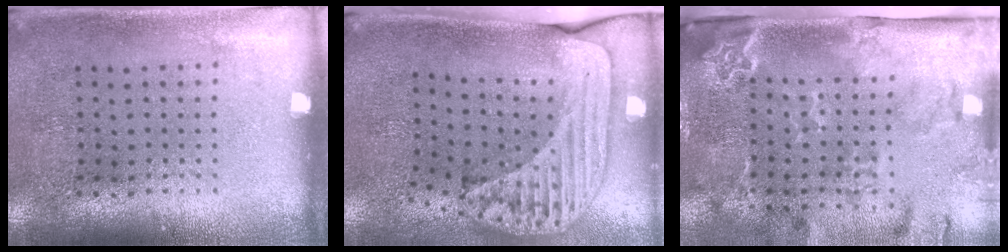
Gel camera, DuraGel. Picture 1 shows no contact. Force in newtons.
{"total": 2.4, "press": 1.7, "slide": 1.7}
{"total": 3.3, "press": 2.4, "slide": 2.2}